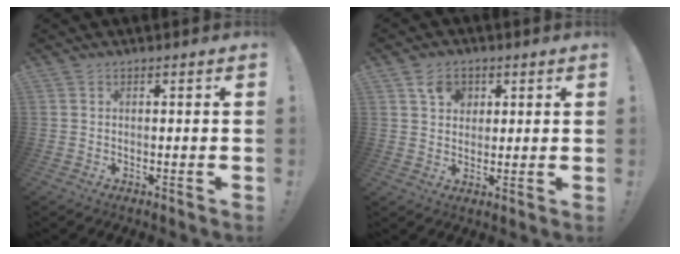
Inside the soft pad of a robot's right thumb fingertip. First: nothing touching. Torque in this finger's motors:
{"motor_torque": [0.27, 0.98, -0.13, 0.20, 0.00]}